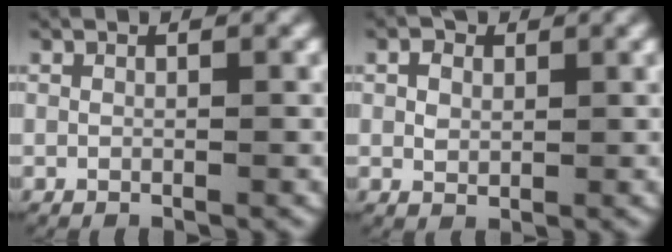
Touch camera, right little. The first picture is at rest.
{"total": 1.7, "force": [0.5, 1.3, 0.8], "torque": [-0.022, -0.009, 0.016]}